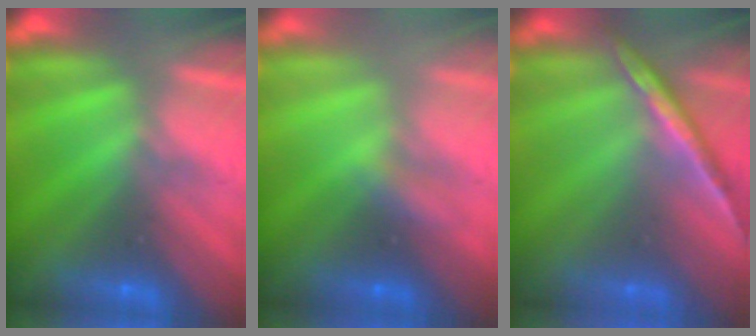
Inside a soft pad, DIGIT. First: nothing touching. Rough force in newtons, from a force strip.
{"total": 2.1}
{"total": 1.5}